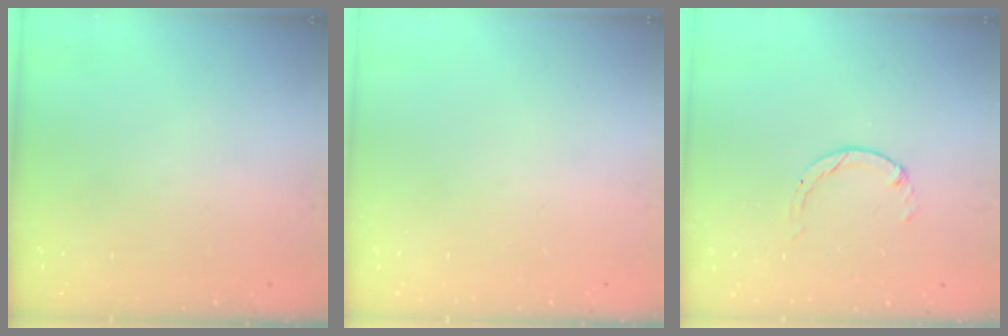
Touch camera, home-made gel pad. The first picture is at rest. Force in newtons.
{"total": 0.0}
{"total": 0.0}